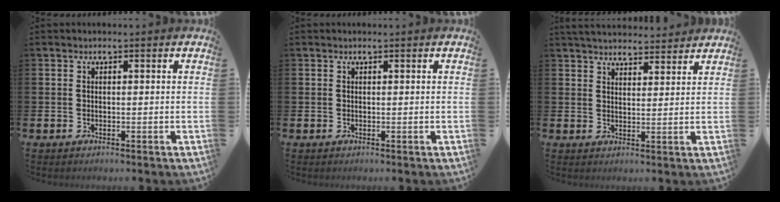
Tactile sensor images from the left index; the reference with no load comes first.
{"total": 0.0}
{"total": 4.3, "force": [4.2, 0.7, 0.1], "torque": [-0.012, -0.020, 0.078]}